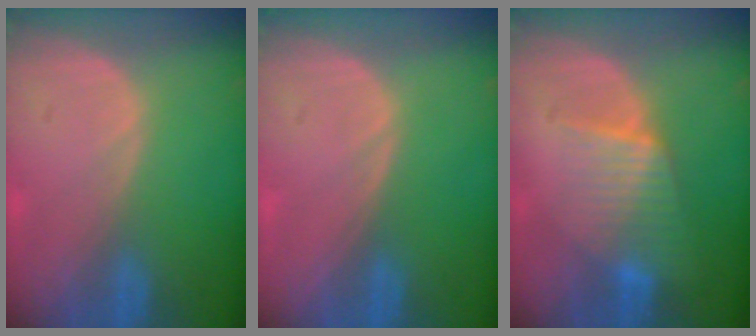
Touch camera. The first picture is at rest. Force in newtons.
{"total": 0.0}
{"total": 6.4, "press": 6.2, "slide": 1.6}